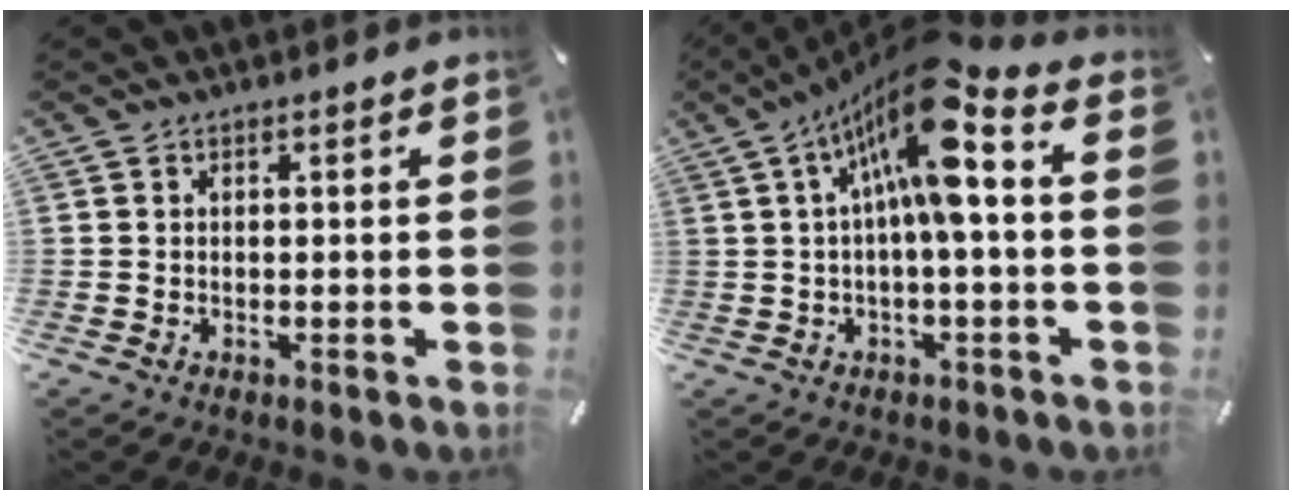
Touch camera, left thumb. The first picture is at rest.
{"total": 15.1, "force": [3.9, 4.0, 14.1], "torque": [-0.262, -0.023, 0.058]}